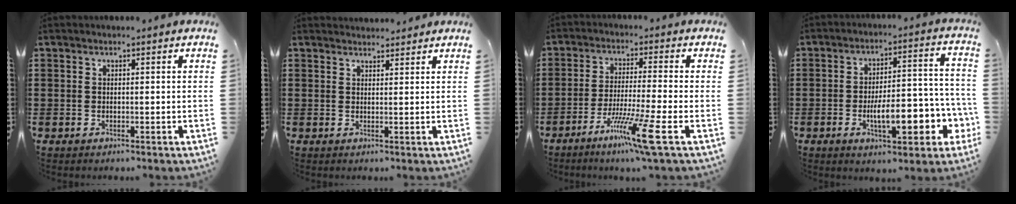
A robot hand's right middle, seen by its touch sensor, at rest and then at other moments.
{"total": 1.8, "force": [1.8, 0.3, 0.0], "torque": [-0.003, 0.004, 0.035]}
{"total": 9.4, "force": [-5.3, -0.6, 7.8], "torque": [-0.142, -0.017, -0.098]}
{"total": 9.7, "force": [-3.6, 3.6, 8.3], "torque": [-0.110, -0.004, -0.059]}